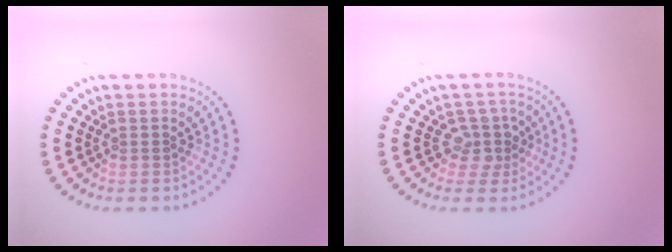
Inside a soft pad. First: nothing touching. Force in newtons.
{"total": 2.4, "press": 1.9, "slide": 1.5}